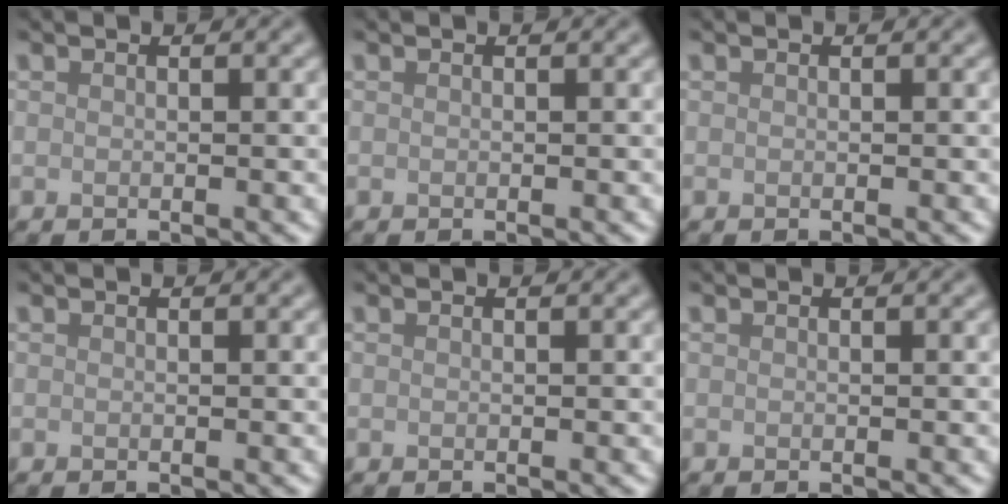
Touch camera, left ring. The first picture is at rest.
{"total": 0.0}
{"total": 0.0}
{"total": 0.0}
{"total": 0.0}
{"total": 0.0}